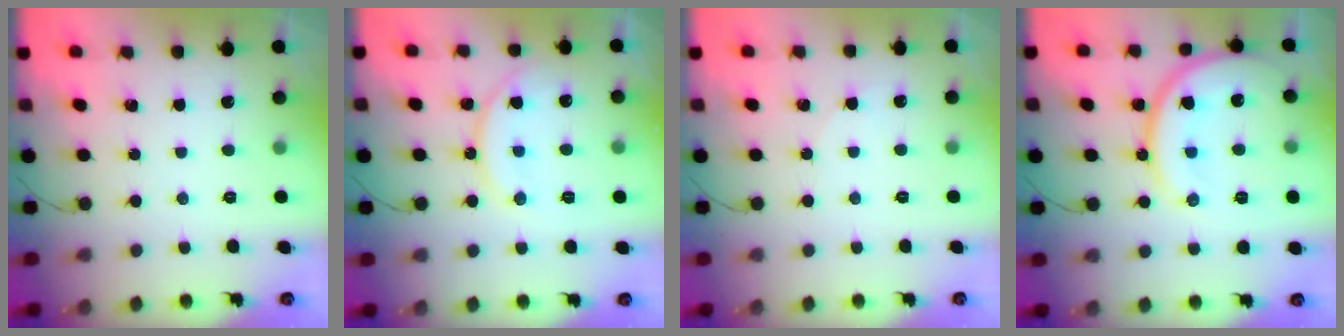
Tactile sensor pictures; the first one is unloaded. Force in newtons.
{"total": 13.3, "press": 13.3, "slide": 1.1}
{"total": 3.9, "press": 3.3, "slide": 2.2}
{"total": 17.3, "press": 17.2, "slide": 1.3}